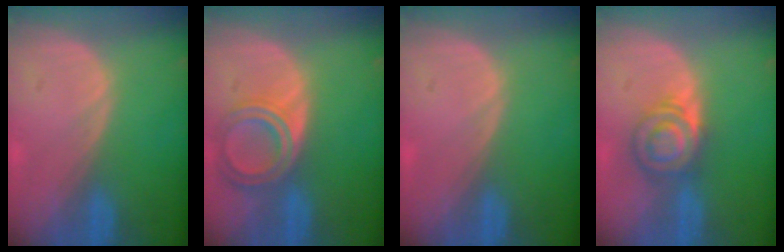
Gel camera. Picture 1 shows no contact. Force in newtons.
{"total": 6.6, "press": 5.9, "slide": 2.9}
{"total": 0.0}
{"total": 6.0, "press": 5.8, "slide": 1.2}